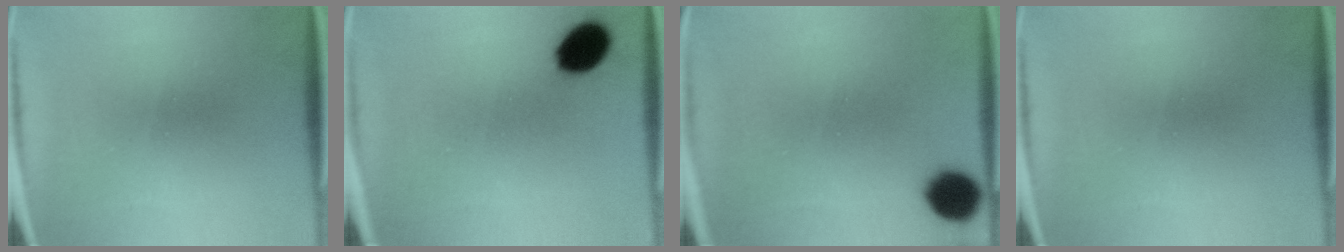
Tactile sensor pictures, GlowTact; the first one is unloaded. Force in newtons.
{"total": 8.4}
{"total": 7.4}
{"total": 0.0}